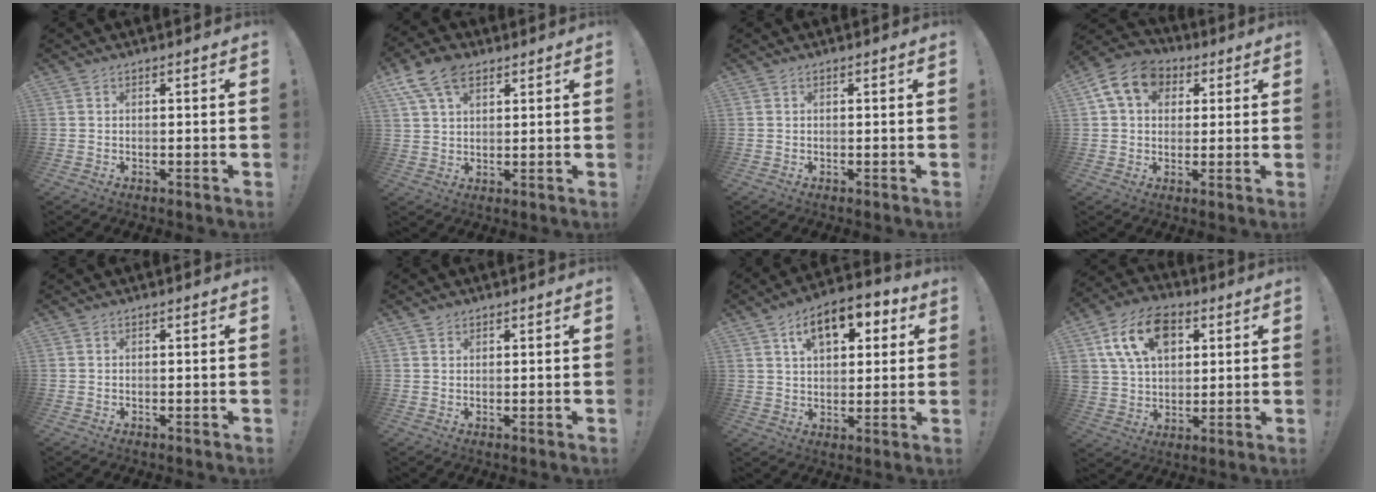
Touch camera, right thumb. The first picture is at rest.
{"total": 10.7, "force": [5.7, 6.5, 6.3], "torque": [-0.111, -0.008, 0.110]}
{"total": 0.0}
{"total": 13.0, "force": [4.5, 10.0, 7.0], "torque": [-0.109, -0.001, 0.091]}
{"total": 0.0}
{"total": 1.3, "force": [0.9, 0.9, 0.1], "torque": [0.003, -0.002, 0.017]}
{"total": 12.3, "force": [5.6, 7.2, 8.3], "torque": [-0.123, -0.013, 0.097]}
{"total": 16.6, "force": [6.8, 11.6, 9.8], "torque": [-0.149, -0.018, 0.130]}